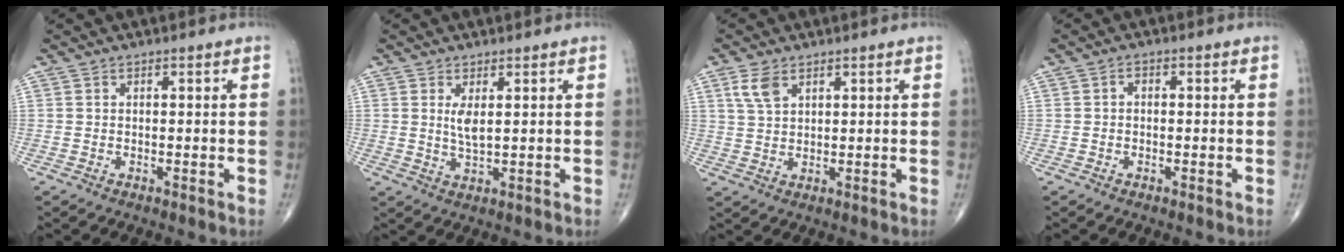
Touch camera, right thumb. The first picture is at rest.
{"total": 3.2, "force": [1.0, 0.9, 2.9], "torque": [-0.057, -0.014, 0.023]}
{"total": 4.3, "force": [2.3, 2.4, 2.7], "torque": [-0.054, -0.003, 0.053]}
{"total": 1.2, "force": [-0.1, 0.8, 0.8], "torque": [-0.006, 0.005, -0.007]}